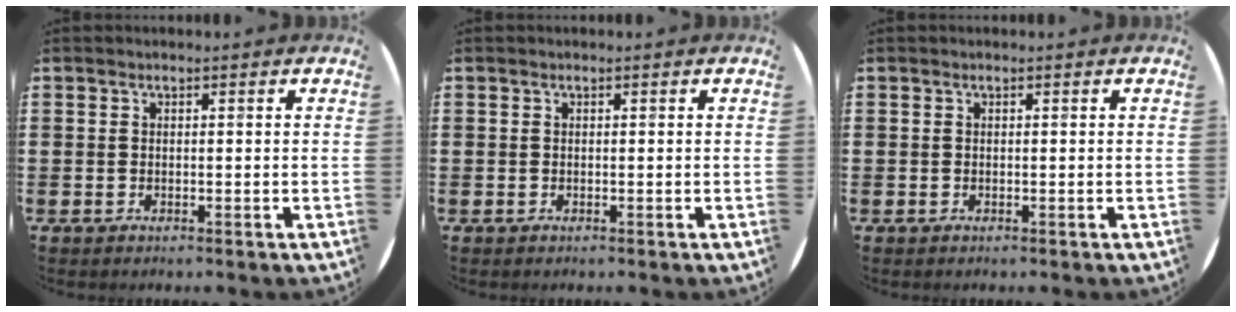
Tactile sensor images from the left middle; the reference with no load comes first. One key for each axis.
{"total": 0.0}
{"total": 0.0}